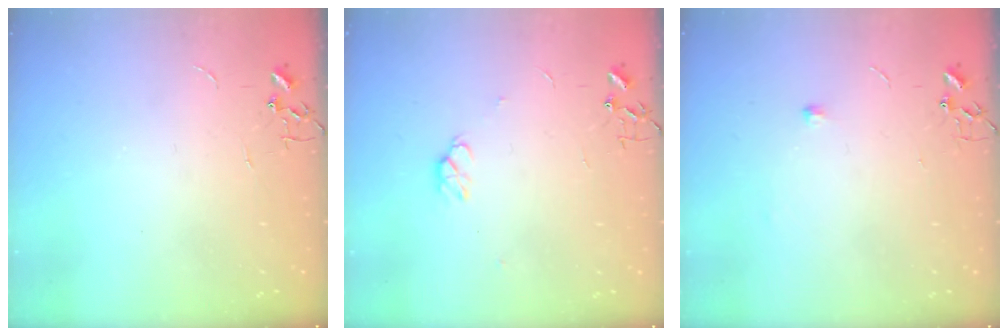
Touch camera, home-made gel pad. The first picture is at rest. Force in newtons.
{"total": 4.8, "press": 4.7, "slide": 0.6}
{"total": 5.4, "press": 5.3, "slide": 0.7}